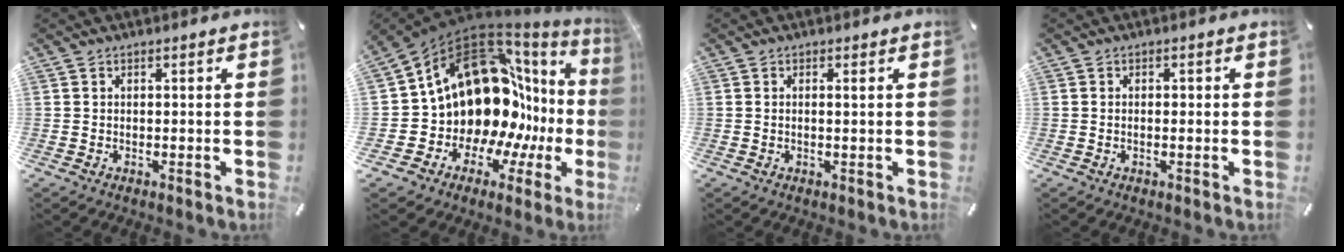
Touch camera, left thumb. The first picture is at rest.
{"total": 18.2, "force": [3.8, 13.4, 11.7], "torque": [-0.165, -0.089, 0.109]}
{"total": 1.0, "force": [0.3, -0.1, 1.0], "torque": [-0.021, -0.004, 0.006]}
{"total": 1.0, "force": [-0.2, 0.4, 0.9], "torque": [-0.019, 0.000, -0.003]}